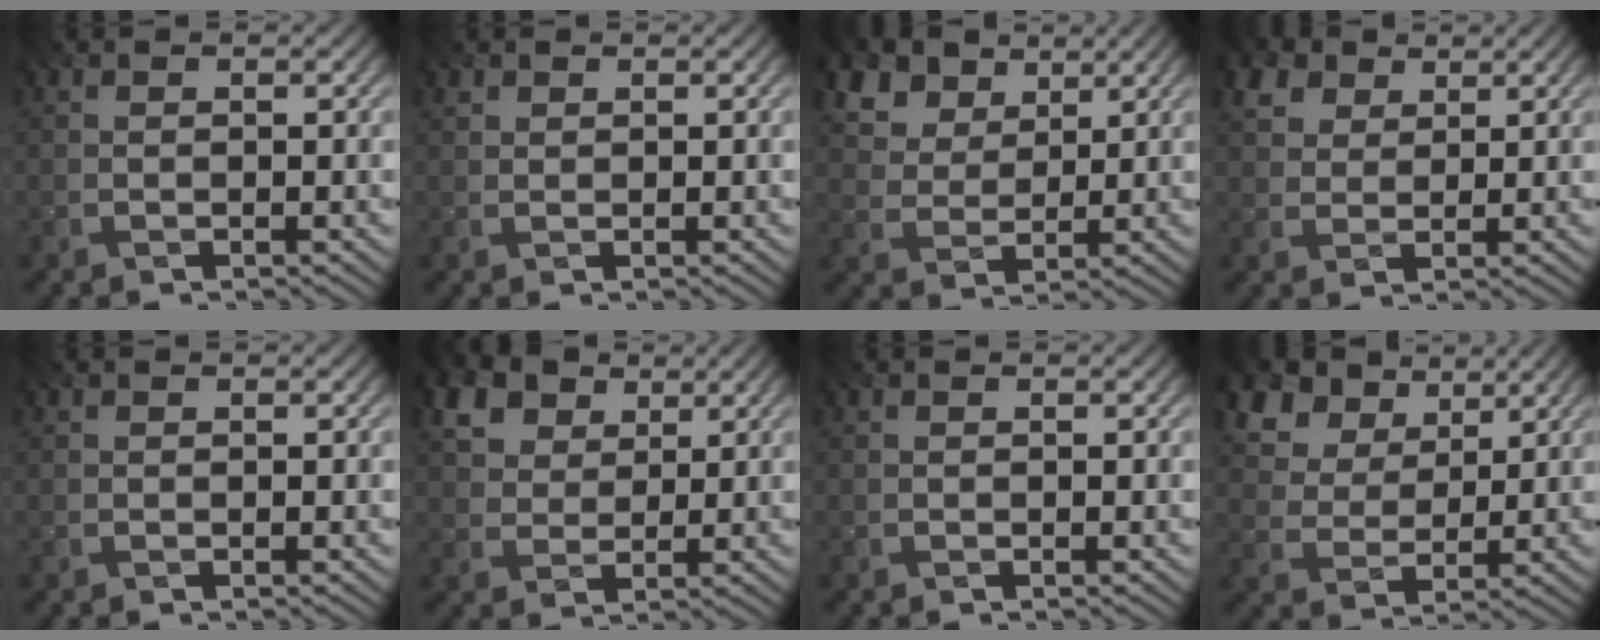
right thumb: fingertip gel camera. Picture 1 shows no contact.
{"total": 0.9, "force": [0.7, 0.6, 0.2], "torque": [-0.004, 0.000, 0.014]}
{"total": 9.8, "force": [5.8, 6.3, 4.8], "torque": [-0.152, -0.005, 0.111]}
{"total": 5.5, "force": [3.3, 3.5, 2.5], "torque": [-0.075, 0.011, 0.061]}
{"total": 0.0}
{"total": 7.4, "force": [3.9, 5.1, 3.8], "torque": [-0.112, 0.009, 0.067]}
{"total": 0.0}
{"total": 11.2, "force": [6.3, 7.2, 5.7], "torque": [-0.169, 0.011, 0.118]}